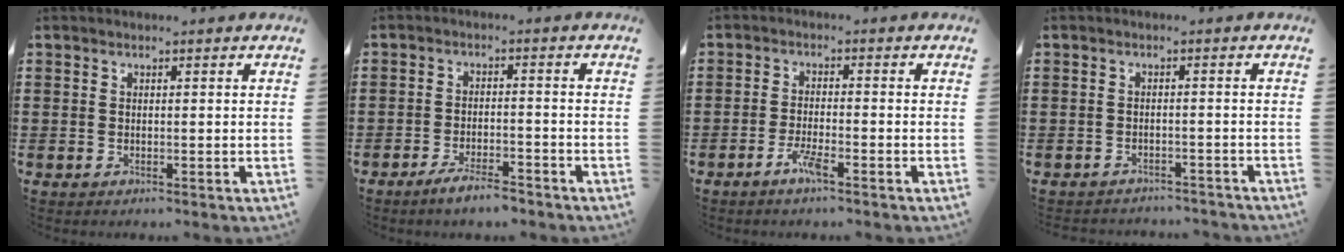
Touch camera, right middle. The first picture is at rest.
{"total": 4.2, "force": [-3.5, 0.6, 2.2], "torque": [-0.043, 0.002, -0.066]}
{"total": 3.4, "force": [-2.1, 0.5, 2.6], "torque": [-0.065, -0.005, -0.044]}
{"total": 2.0, "force": [-2.0, 0.2, 0.0], "torque": [-0.007, 0.000, -0.043]}